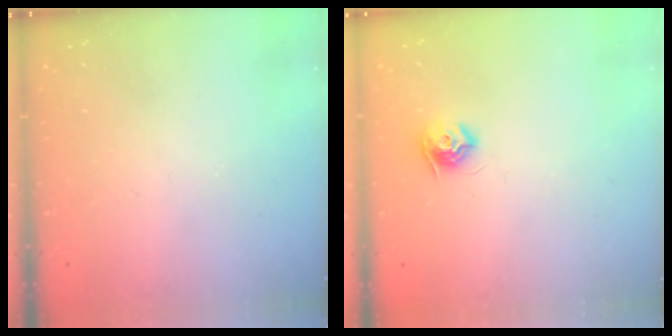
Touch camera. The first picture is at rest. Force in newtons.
{"total": 8.7, "press": 8.7, "slide": 0.1}